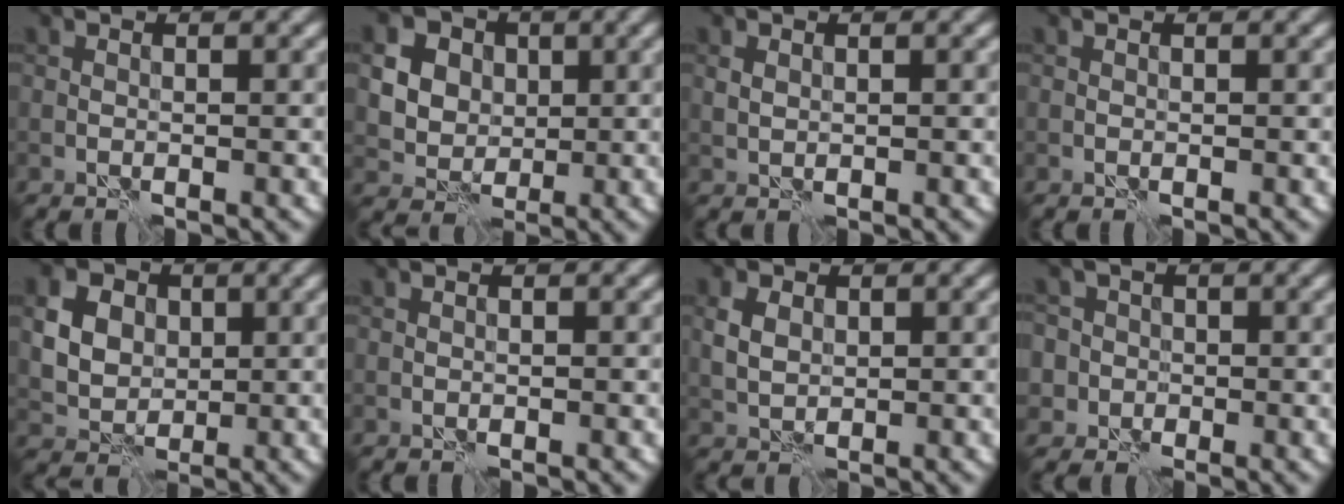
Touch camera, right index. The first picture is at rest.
{"total": 11.1, "force": [3.7, 9.4, 4.7], "torque": [-0.104, 0.023, 0.057]}
{"total": 0.7, "force": [0.2, 0.5, 0.5], "torque": [-0.013, 0.000, 0.006]}
{"total": 0.0}
{"total": 9.7, "force": [3.4, 7.7, 4.9], "torque": [-0.087, 0.030, 0.046]}
{"total": 0.0}
{"total": 2.5, "force": [0.5, 1.9, 1.6], "torque": [-0.037, 0.003, 0.009]}
{"total": 5.0, "force": [0.0, 4.8, 1.4], "torque": [-0.017, 0.026, -0.032]}